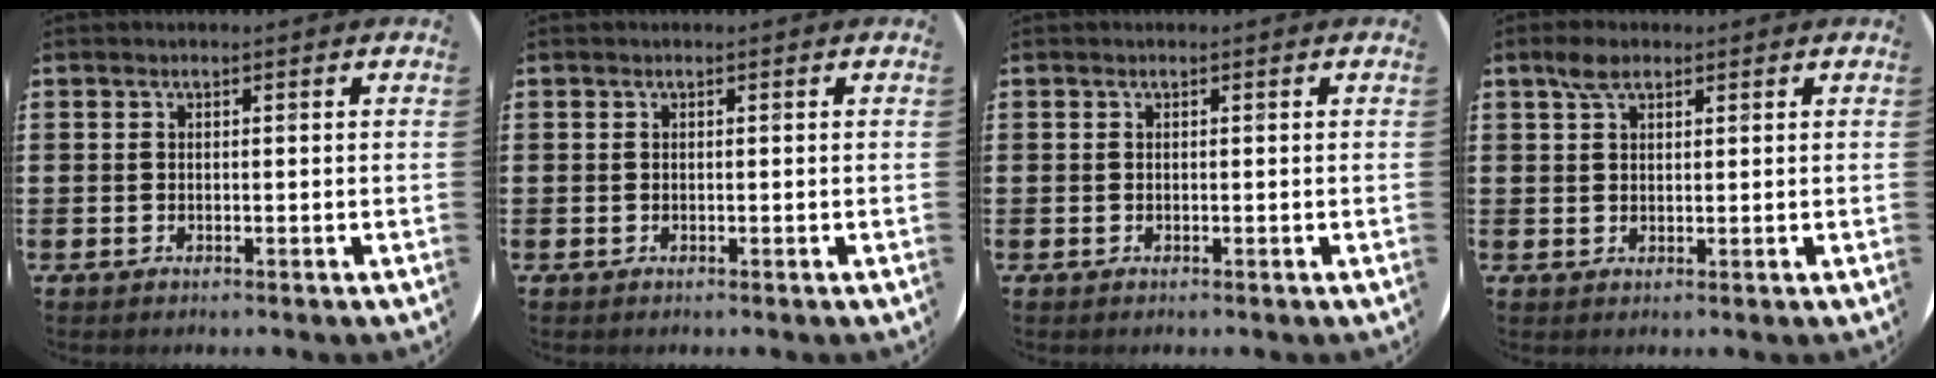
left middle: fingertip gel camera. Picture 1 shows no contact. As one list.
[{"total": 0.0}, {"total": 0.0}, {"total": 3.1, "force": [2.1, 1.5, 1.7], "torque": [-0.031, 0.003, 0.038]}]